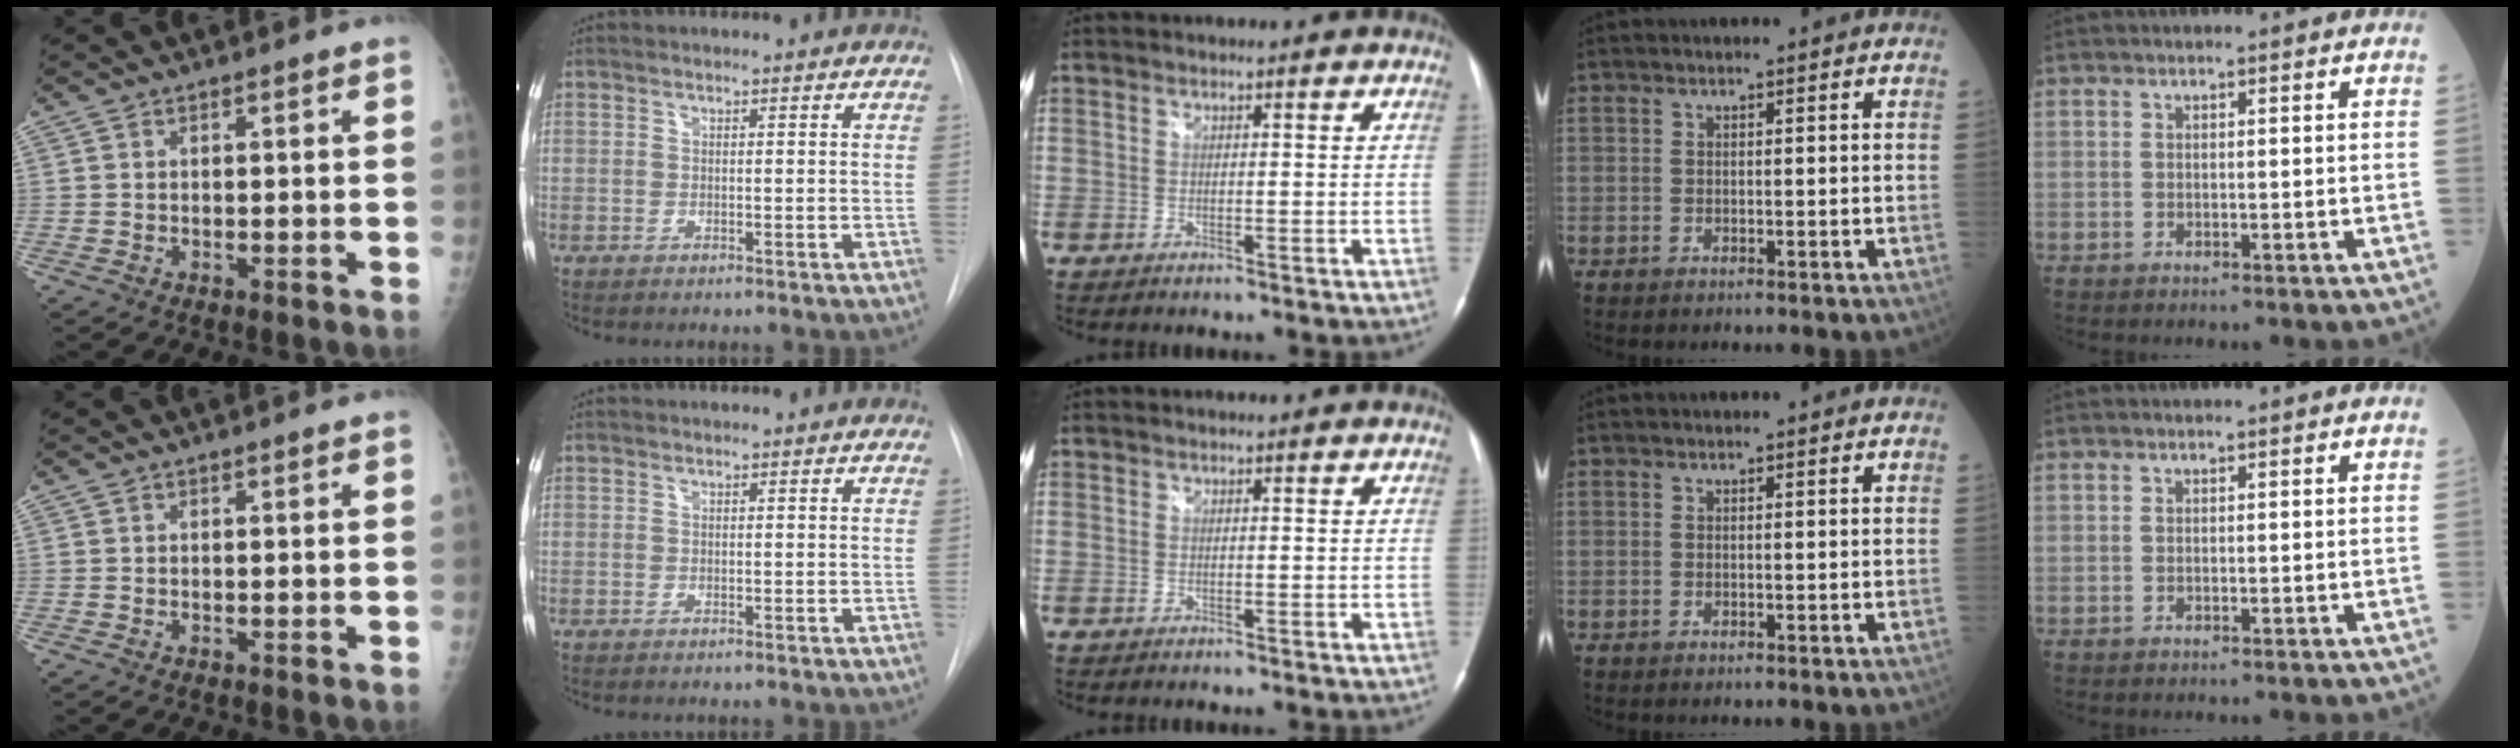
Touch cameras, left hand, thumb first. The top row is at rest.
{}